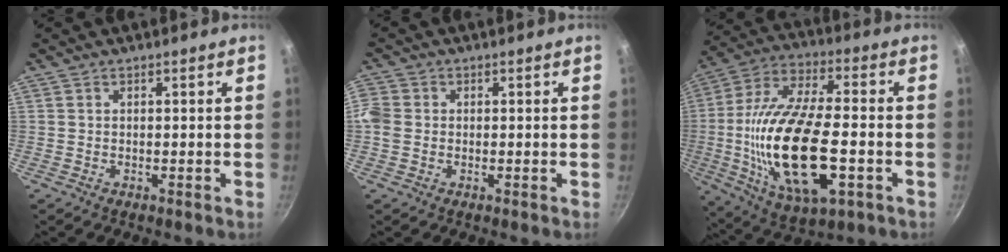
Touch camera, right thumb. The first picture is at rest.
{"total": 4.4, "force": [-0.1, 3.7, 2.3], "torque": [-0.057, 0.008, -0.005]}
{"total": 24.4, "force": [-4.4, 10.1, 21.8], "torque": [-0.438, 0.014, -0.064]}